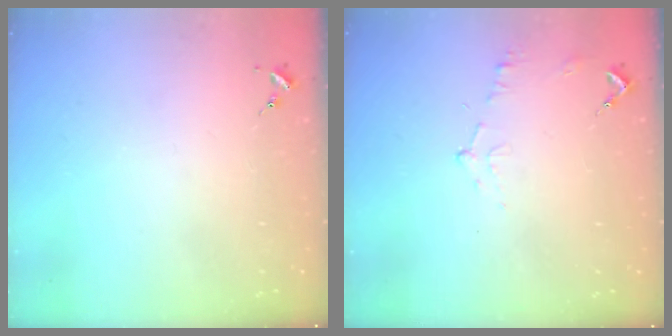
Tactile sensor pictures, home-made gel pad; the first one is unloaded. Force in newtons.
{"total": 6.0, "press": 5.9, "slide": 0.7}